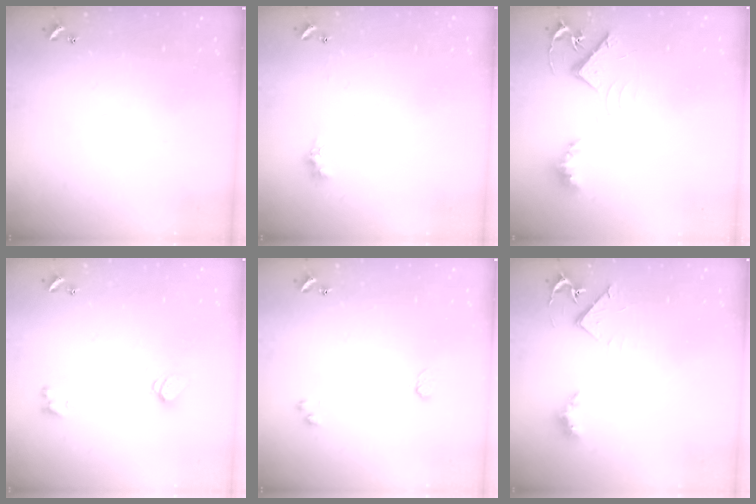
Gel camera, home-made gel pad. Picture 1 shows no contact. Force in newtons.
{"total": 0.6, "press": 0.4, "slide": 0.5}
{"total": 8.2, "press": 8.2, "slide": 0.5}
{"total": 1.6, "press": 1.5, "slide": 0.4}
{"total": 2.9, "press": 2.9, "slide": 0.5}
{"total": 4.1, "press": 4.0, "slide": 0.5}